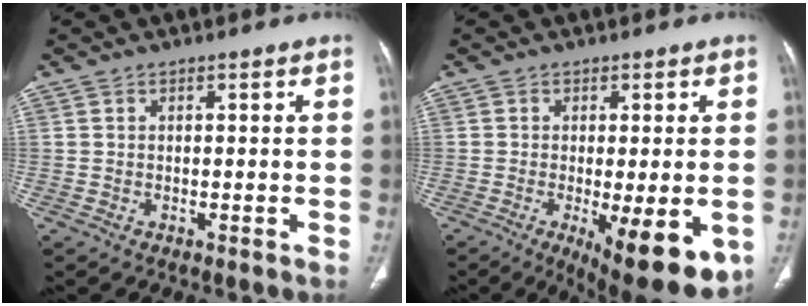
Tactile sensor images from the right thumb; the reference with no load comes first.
{"total": 13.4, "force": [-4.5, 4.4, 11.9], "torque": [-0.136, -0.019, -0.051]}